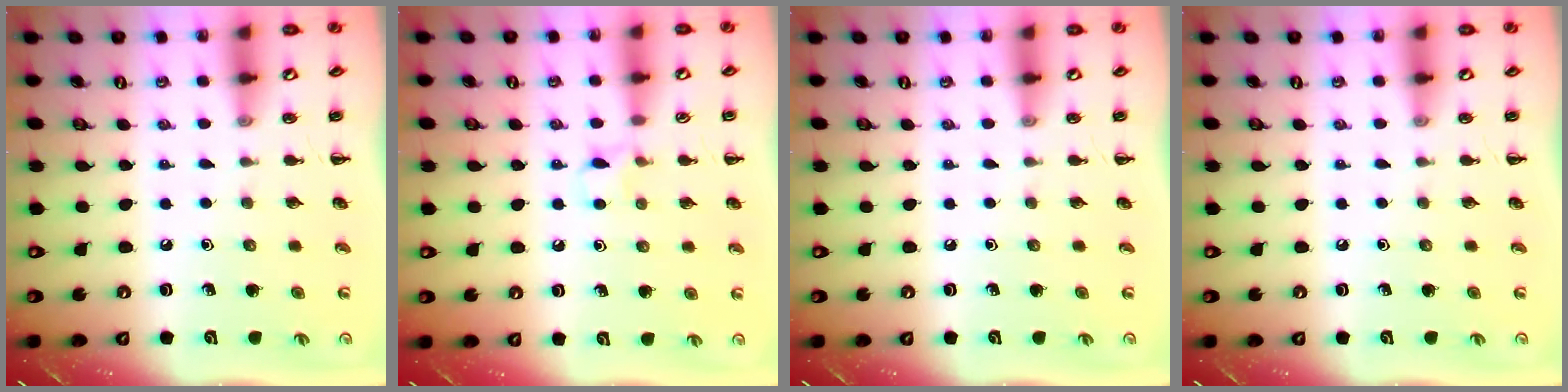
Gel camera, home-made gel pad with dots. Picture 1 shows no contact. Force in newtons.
{"total": 5.6, "press": 5.3, "slide": 1.8}
{"total": 0.0}
{"total": 0.0}